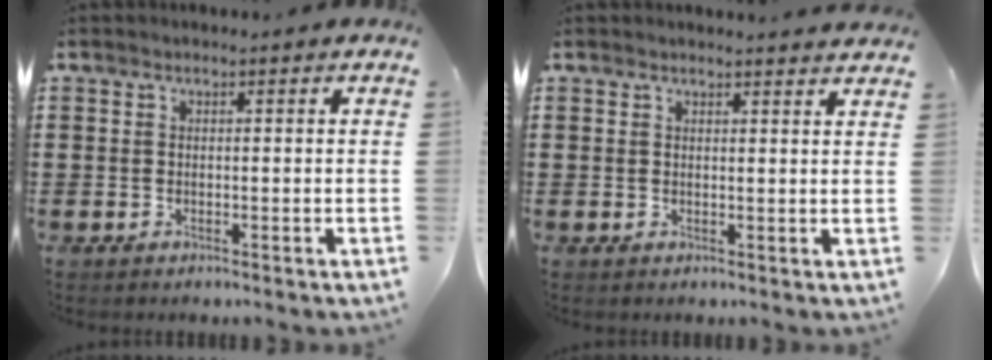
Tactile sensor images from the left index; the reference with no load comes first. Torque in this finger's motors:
{"motor_torque": [0.22, 0.18, -0.02, 0.01]}